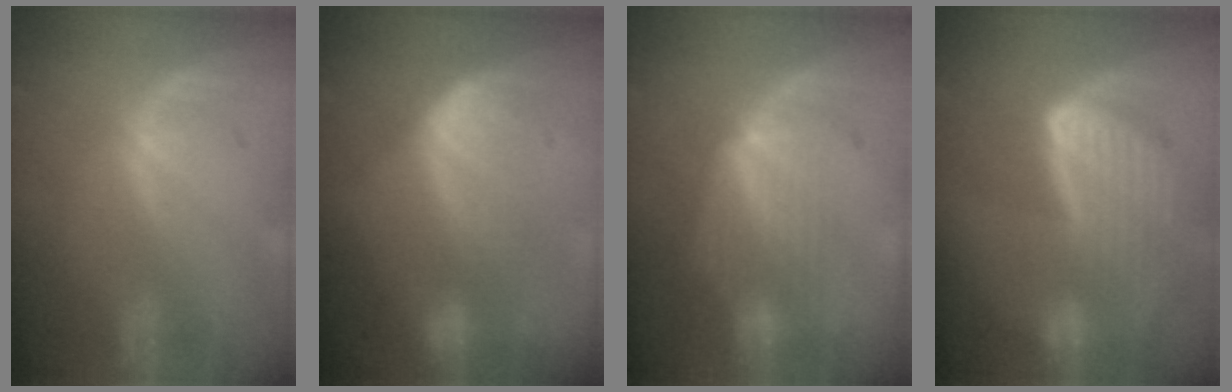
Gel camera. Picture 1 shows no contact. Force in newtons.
{"total": 6.8, "press": 6.6, "slide": 1.4}
{"total": 7.0, "press": 6.6, "slide": 2.3}
{"total": 9.1, "press": 7.9, "slide": 4.3}